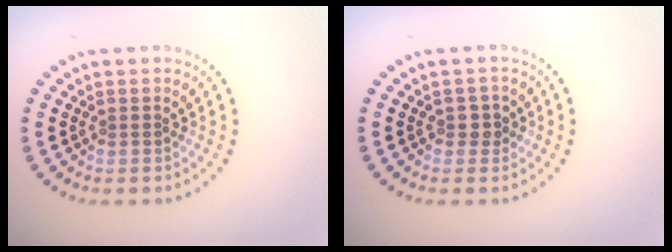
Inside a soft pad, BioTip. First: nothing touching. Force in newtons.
{"total": 1.4, "press": 1.3, "slide": 0.5}